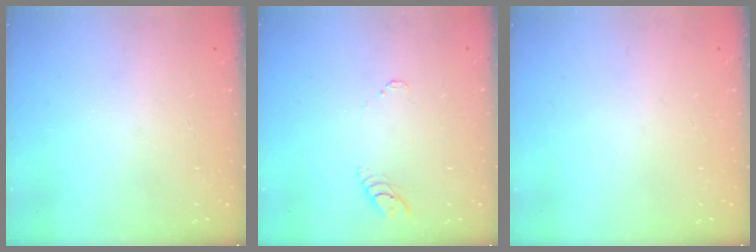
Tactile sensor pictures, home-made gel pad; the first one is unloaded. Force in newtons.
{"total": 3.7, "press": 3.7, "slide": 0.2}
{"total": 0.0}